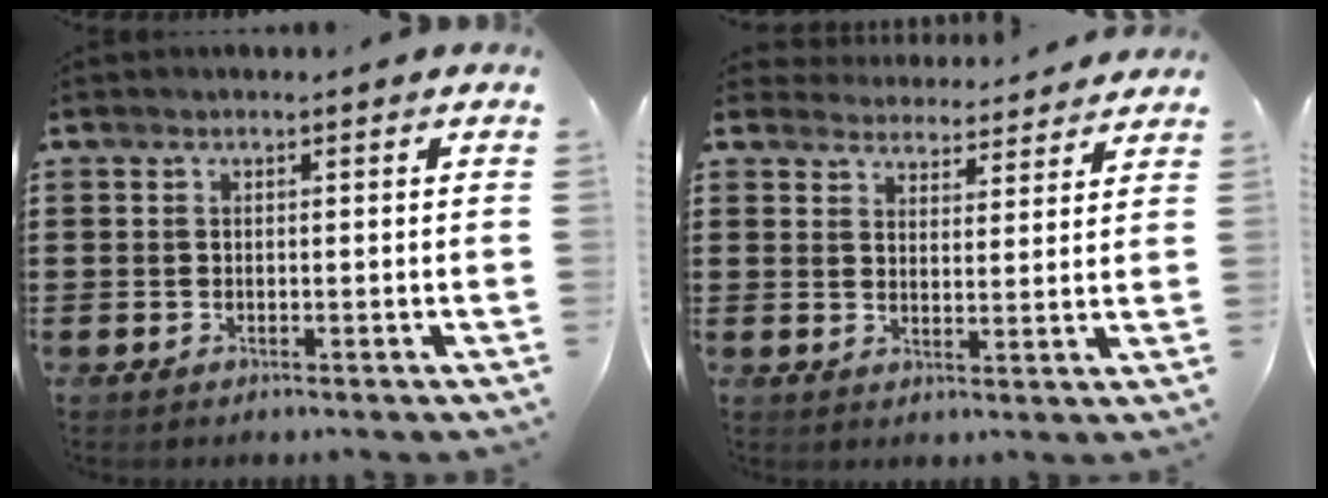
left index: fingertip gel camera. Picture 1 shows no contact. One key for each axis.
{"total": 4.1, "fx": 4.1, "fy": 0.2, "fz": -0.2, "tx": -0.014, "ty": -0.022, "tz": 0.072}